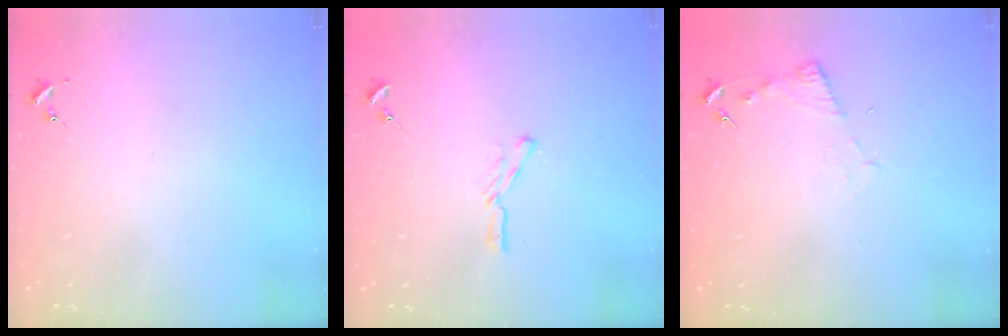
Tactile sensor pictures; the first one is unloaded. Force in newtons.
{"total": 4.7, "press": 4.7, "slide": 0.3}
{"total": 4.6, "press": 4.6, "slide": 0.5}